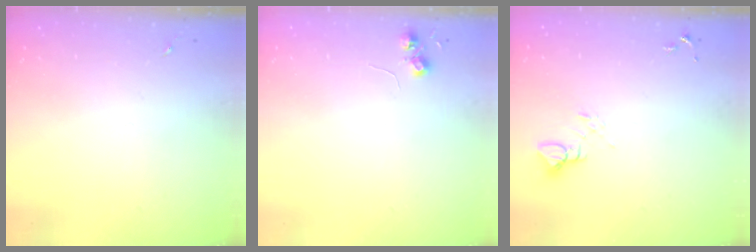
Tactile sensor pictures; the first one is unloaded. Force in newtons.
{"total": 5.2, "press": 5.2, "slide": 0.7}
{"total": 3.4, "press": 3.4, "slide": 0.2}